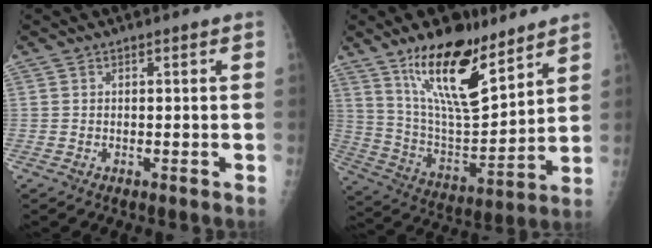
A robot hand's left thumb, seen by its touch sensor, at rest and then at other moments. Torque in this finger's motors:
{"motor_torque": [0.63, 0.51, 1.48, -1.29, 0.19]}